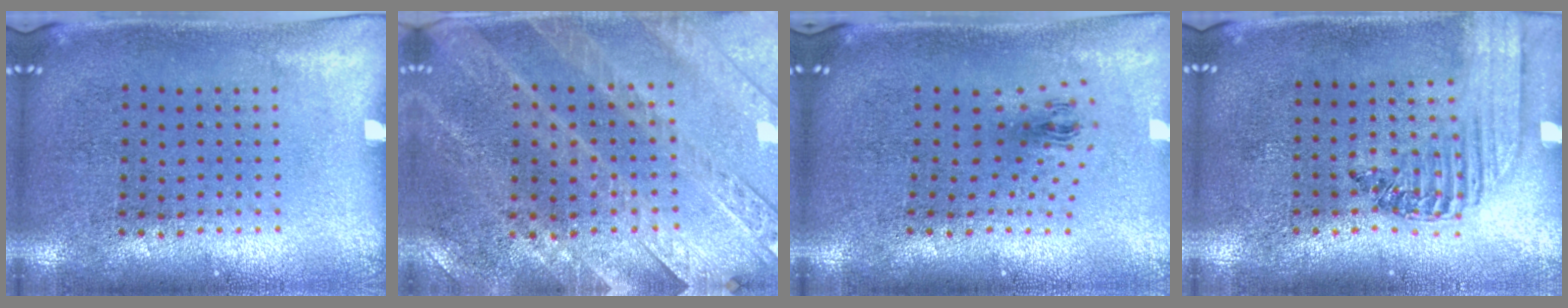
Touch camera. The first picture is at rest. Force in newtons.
{"total": 2.9, "press": 2.7, "slide": 1.1}
{"total": 1.0, "press": 0.4, "slide": 0.9}
{"total": 1.5, "press": 1.3, "slide": 0.7}